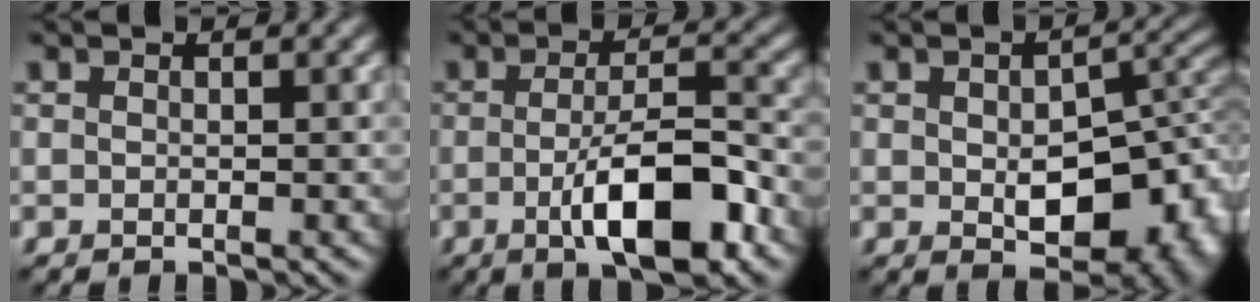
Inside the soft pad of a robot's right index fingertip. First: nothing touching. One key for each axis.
{"total": 7.9, "fx": -2.8, "fy": 2.3, "fz": 7.0, "tx": -0.115, "ty": 0.002, "tz": -0.047}
{"total": 11.3, "fx": -2.2, "fy": 6.6, "fz": 8.9, "tx": -0.118, "ty": -0.024, "tz": -0.017}